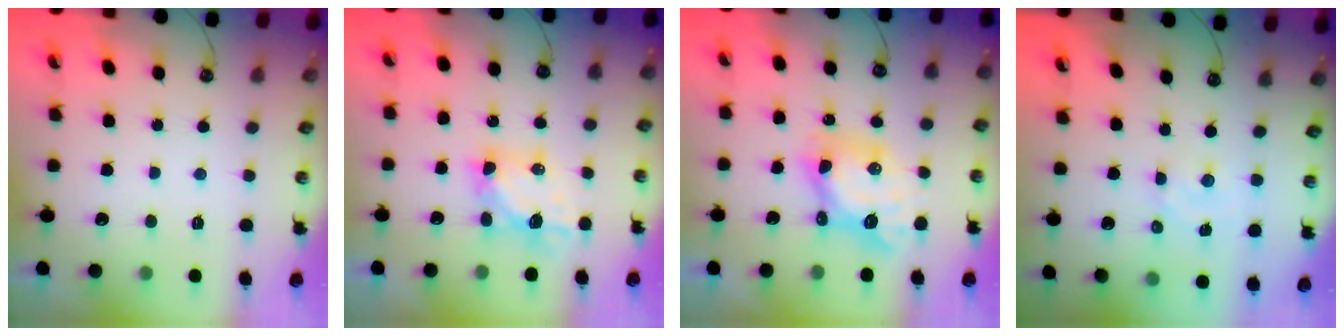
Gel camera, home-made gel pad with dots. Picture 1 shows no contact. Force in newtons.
{"total": 6.2, "press": 6.2, "slide": 0.2}
{"total": 8.7, "press": 8.6, "slide": 0.9}
{"total": 2.1, "press": 2.0, "slide": 0.5}